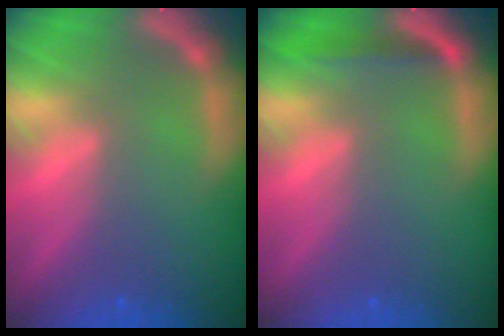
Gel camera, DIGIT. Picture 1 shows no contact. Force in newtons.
{"total": 1.9}